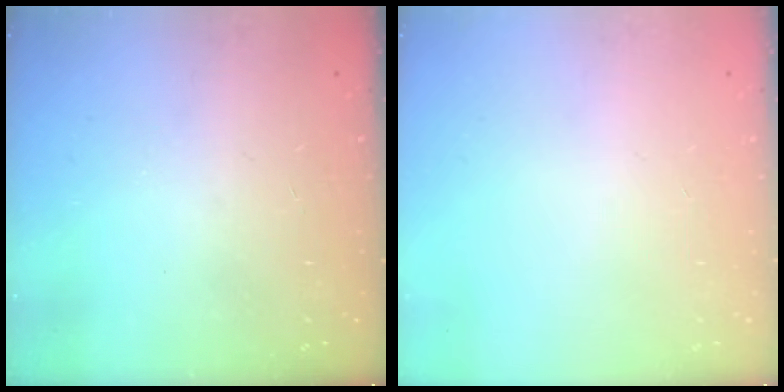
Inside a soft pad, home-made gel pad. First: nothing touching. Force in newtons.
{"total": 0.0}